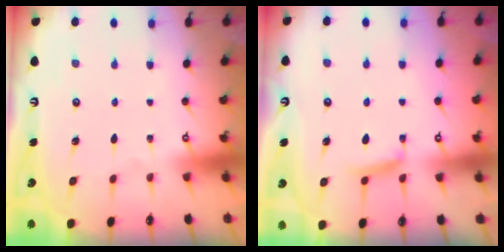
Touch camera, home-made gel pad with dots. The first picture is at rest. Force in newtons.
{"total": 6.7, "press": 6.6, "slide": 0.8}